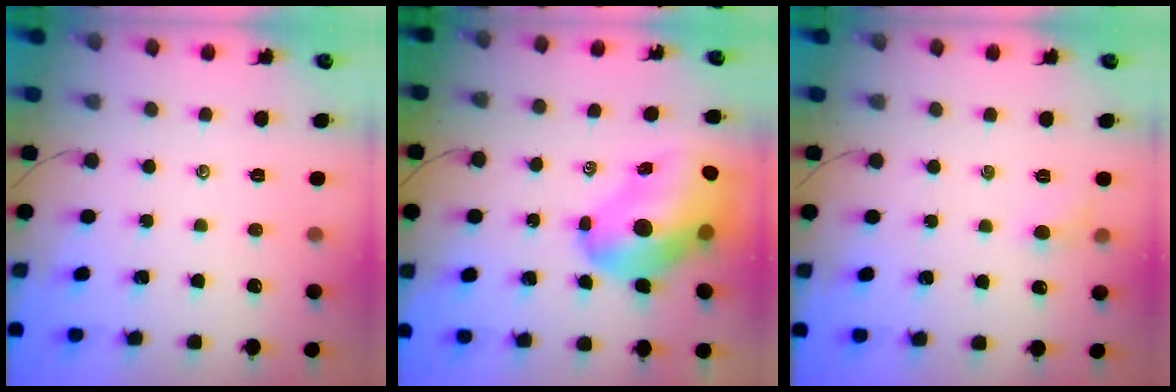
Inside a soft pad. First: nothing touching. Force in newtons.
{"total": 19.0, "press": 18.2, "slide": 5.6}
{"total": 5.0, "press": 4.8, "slide": 1.3}